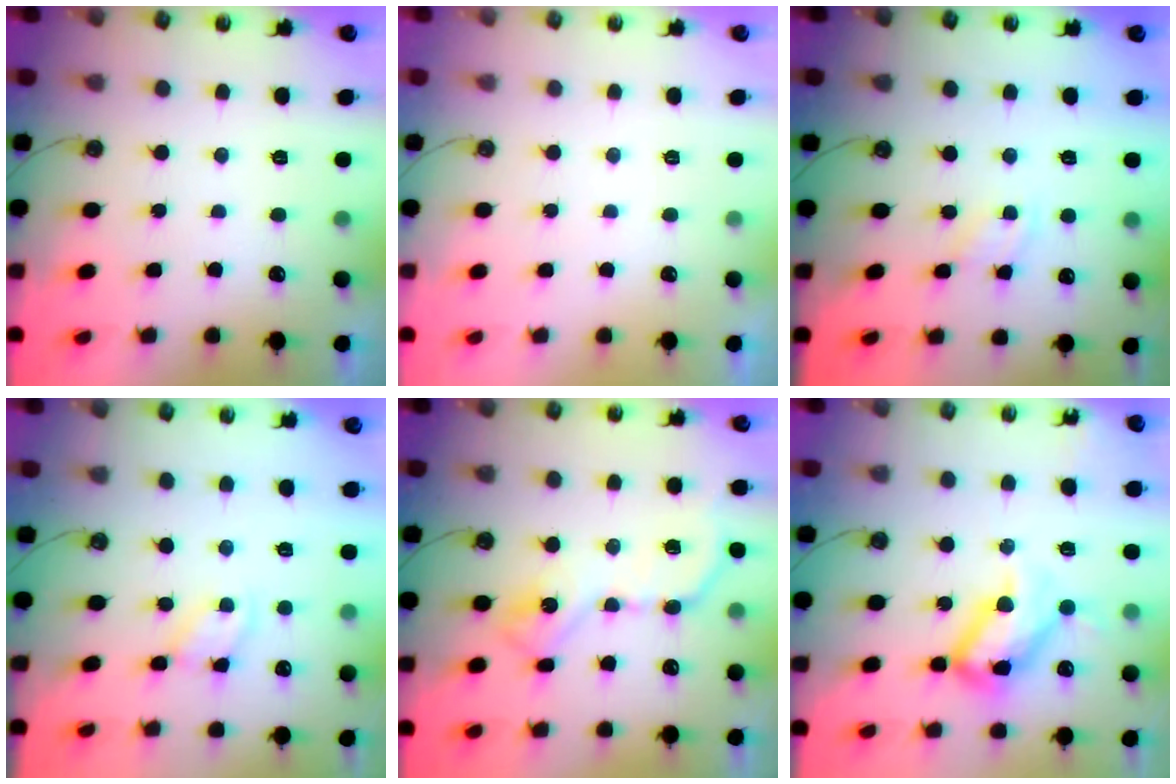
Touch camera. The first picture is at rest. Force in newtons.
{"total": 0.0}
{"total": 2.4, "press": 2.4, "slide": 0.3}
{"total": 2.8, "press": 2.8, "slide": 0.3}
{"total": 11.9, "press": 11.8, "slide": 0.2}
{"total": 20.0, "press": 19.9, "slide": 2.3}